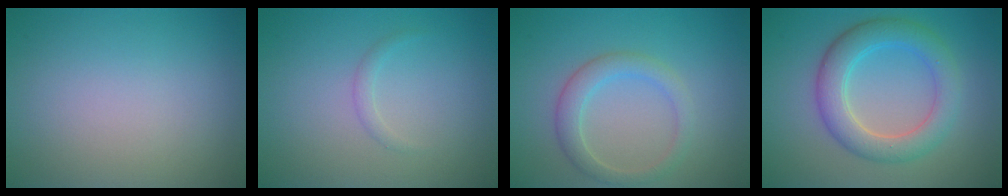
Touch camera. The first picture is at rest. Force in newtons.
{"total": 0.8, "press": 0.8, "slide": 0.1}
{"total": 2.7, "press": 2.7, "slide": 0.2}
{"total": 5.1, "press": 5.0, "slide": 0.4}